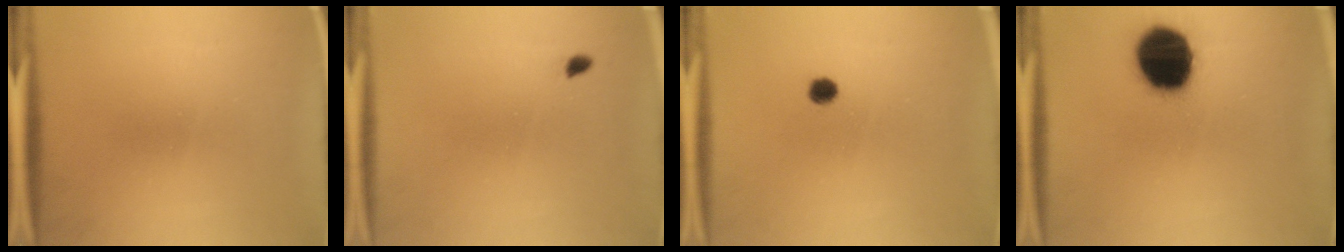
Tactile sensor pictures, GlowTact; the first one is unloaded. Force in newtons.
{"total": 0.9}
{"total": 1.4}
{"total": 20.1}